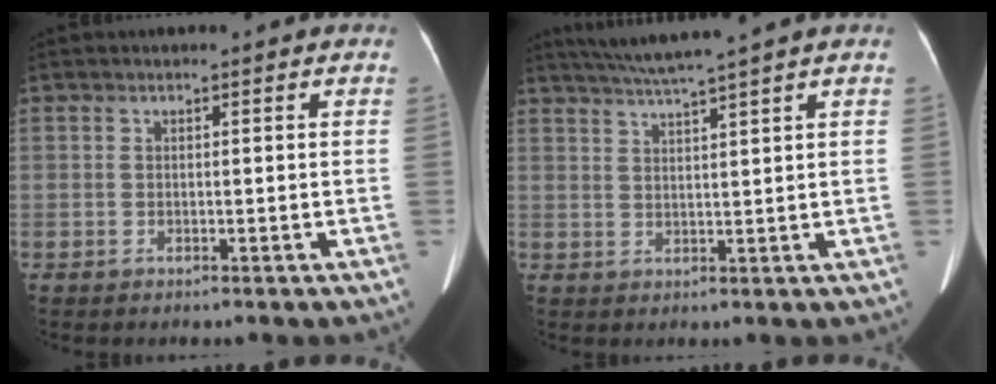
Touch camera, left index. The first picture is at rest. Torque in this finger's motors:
{"motor_torque": [0.46, -0.68, 0.06, 0.06]}